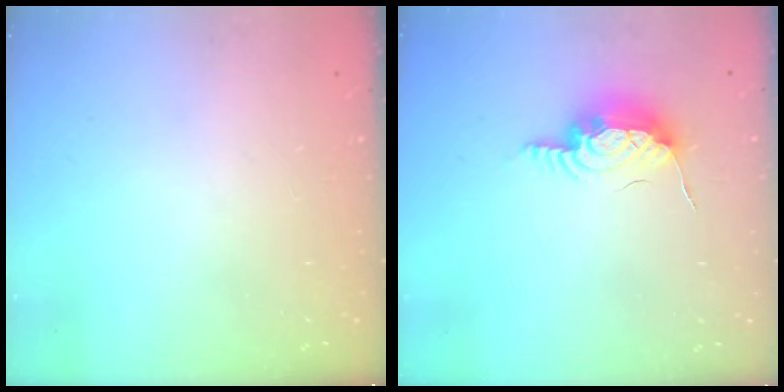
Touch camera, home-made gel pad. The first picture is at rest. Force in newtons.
{"total": 15.5, "press": 12.2, "slide": 9.5}